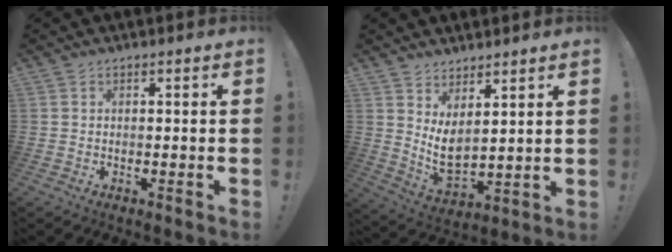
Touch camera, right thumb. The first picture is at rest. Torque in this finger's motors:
{"motor_torque": [0.24, 1.25, 0.08, -0.08, 0.25]}